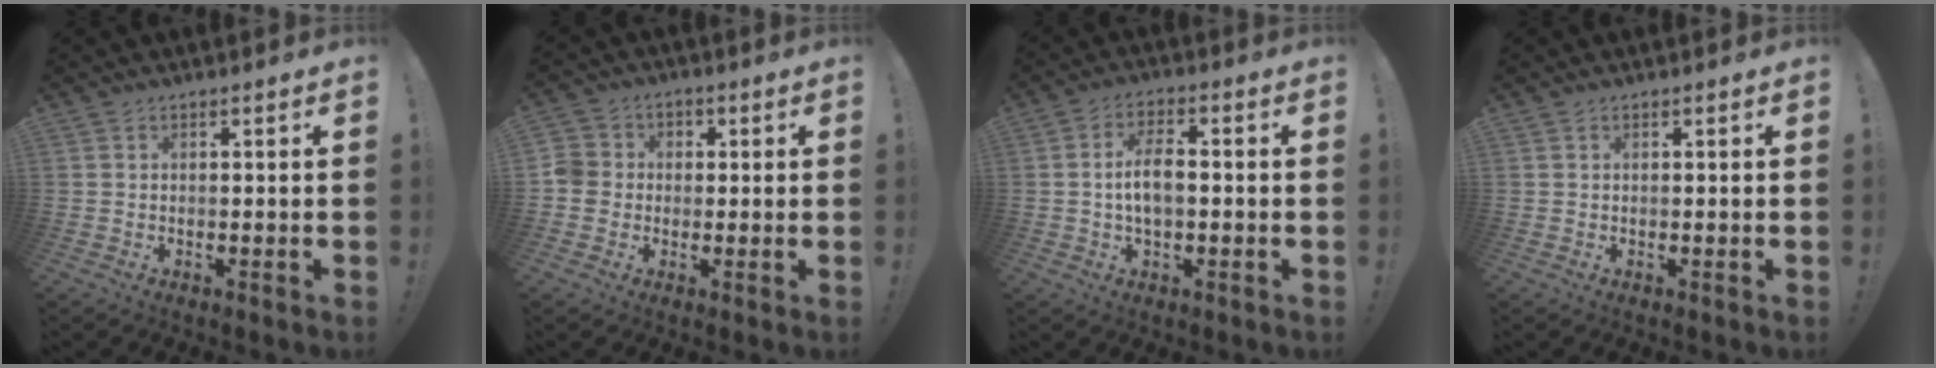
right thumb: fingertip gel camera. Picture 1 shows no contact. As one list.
[{"total": 6.3, "force": [-0.7, 6.0, 1.9], "torque": [-0.035, 0.022, -0.011]}, {"total": 7.5, "force": [-0.5, 3.7, 6.5], "torque": [-0.121, 0.009, -0.009]}, {"total": 0.0}]